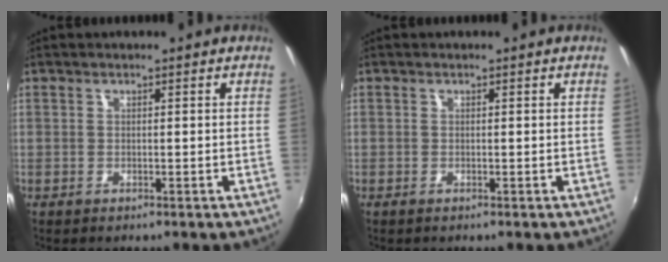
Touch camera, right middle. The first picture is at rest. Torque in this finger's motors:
{"motor_torque": [-0.05, -0.05, 0.00, 0.00]}